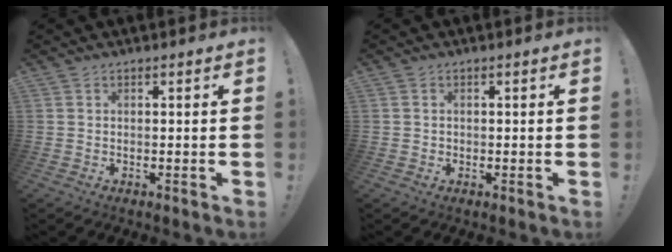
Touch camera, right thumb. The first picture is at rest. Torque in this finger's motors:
{"motor_torque": [0.26, 0.09, 0.08, -0.14, -0.06]}